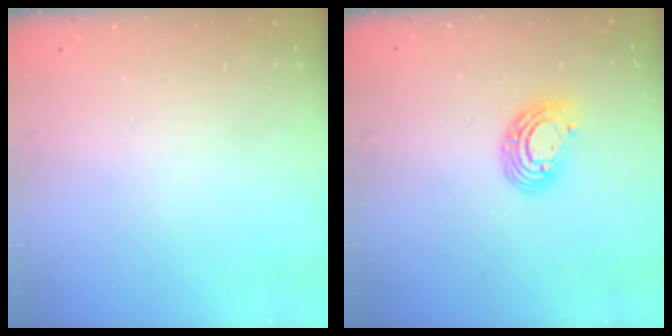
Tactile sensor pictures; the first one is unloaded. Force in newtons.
{"total": 9.2, "press": 9.1, "slide": 1.6}